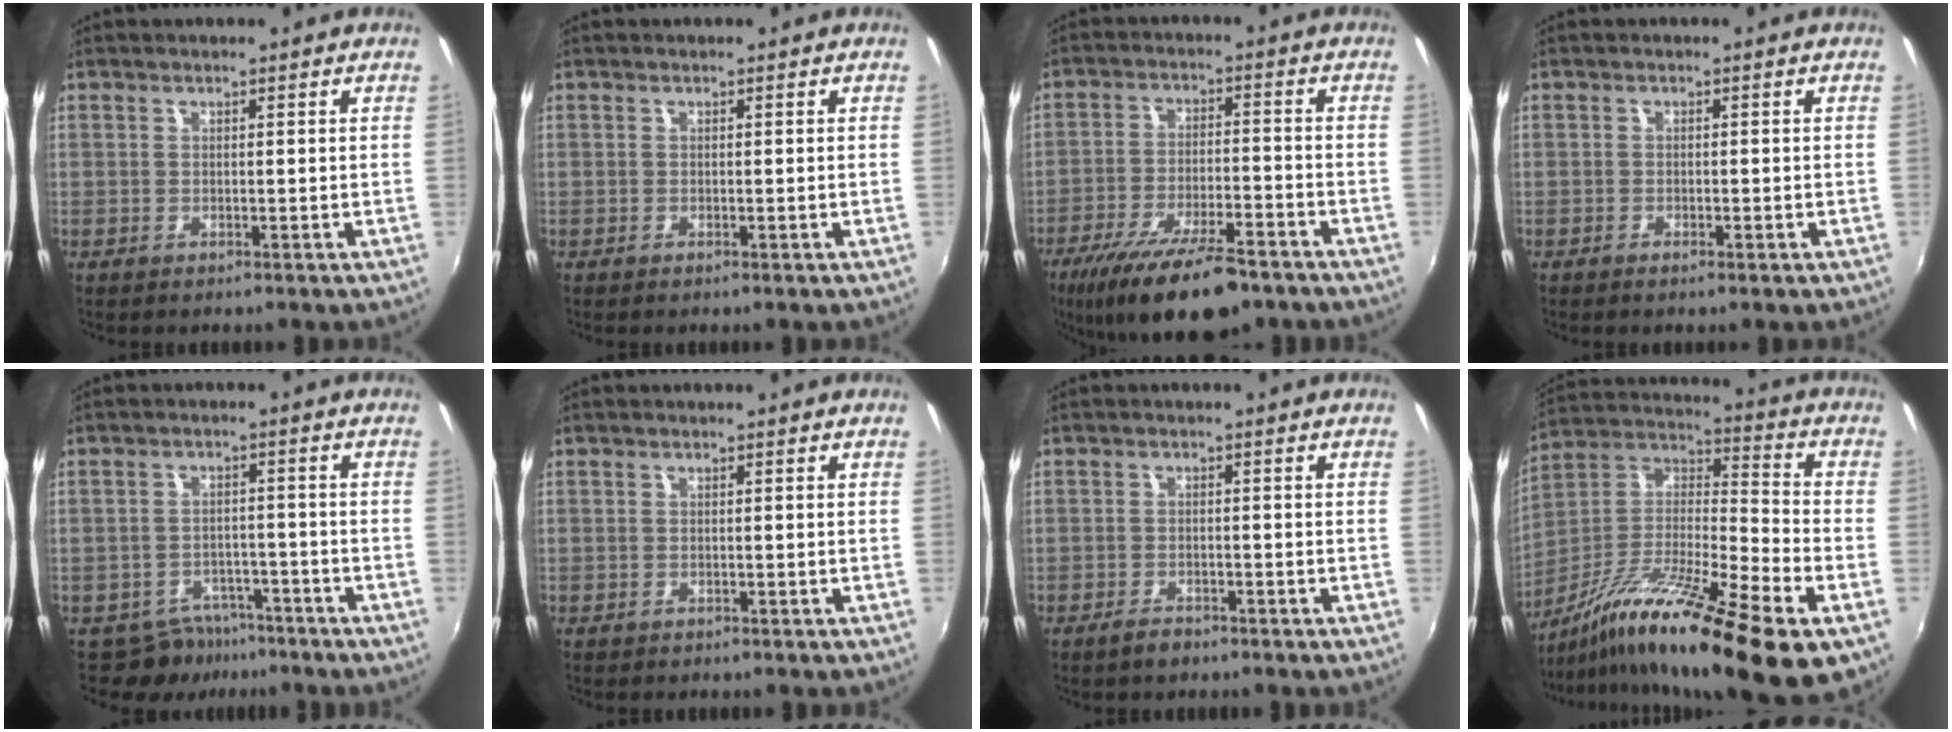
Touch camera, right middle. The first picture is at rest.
{"total": 0.0}
{"total": 16.5, "force": [-12.0, 4.7, 10.4], "torque": [-0.204, -0.032, -0.196]}
{"total": 1.3, "force": [-0.9, 0.3, 0.8], "torque": [-0.015, -0.002, -0.017]}
{"total": 6.1, "force": [-4.9, 3.6, 0.4], "torque": [-0.010, 0.015, -0.068]}
{"total": 0.6, "force": [-0.5, 0.3, 0.1], "torque": [-0.004, 0.000, -0.007]}
{"total": 2.6, "force": [-2.1, 1.0, 1.1], "torque": [-0.031, -0.001, -0.038]}
{"total": 26.4, "force": [-14.8, 4.4, 21.4], "torque": [-0.346, -0.028, -0.261]}